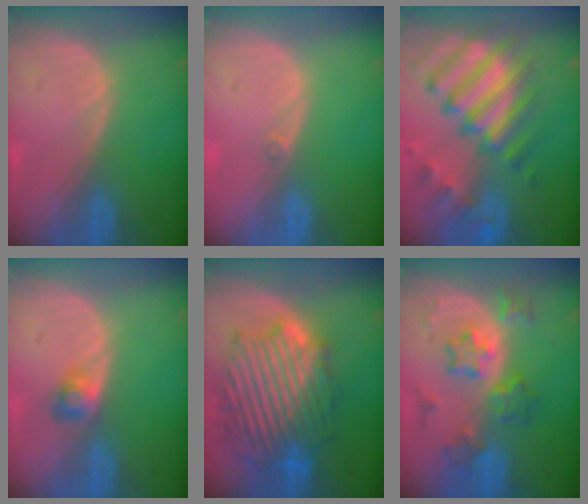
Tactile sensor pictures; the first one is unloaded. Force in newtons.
{"total": 0.6, "press": 0.5, "slide": 0.3}
{"total": 12.0, "press": 10.4, "slide": 6.0}
{"total": 2.5, "press": 2.3, "slide": 0.9}
{"total": 13.3, "press": 13.3, "slide": 1.1}
{"total": 7.1, "press": 7.1, "slide": 0.3}